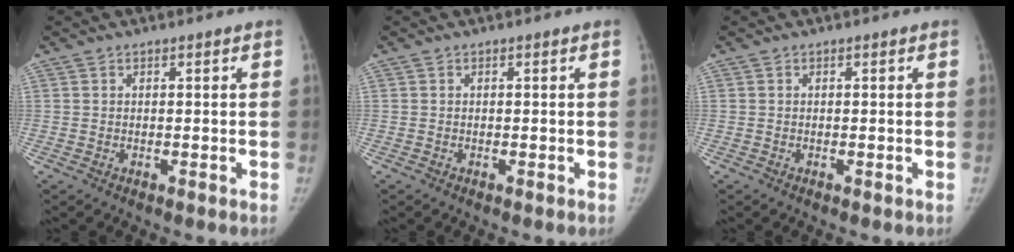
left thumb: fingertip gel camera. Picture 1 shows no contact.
{"total": 0.0}
{"total": 0.0}